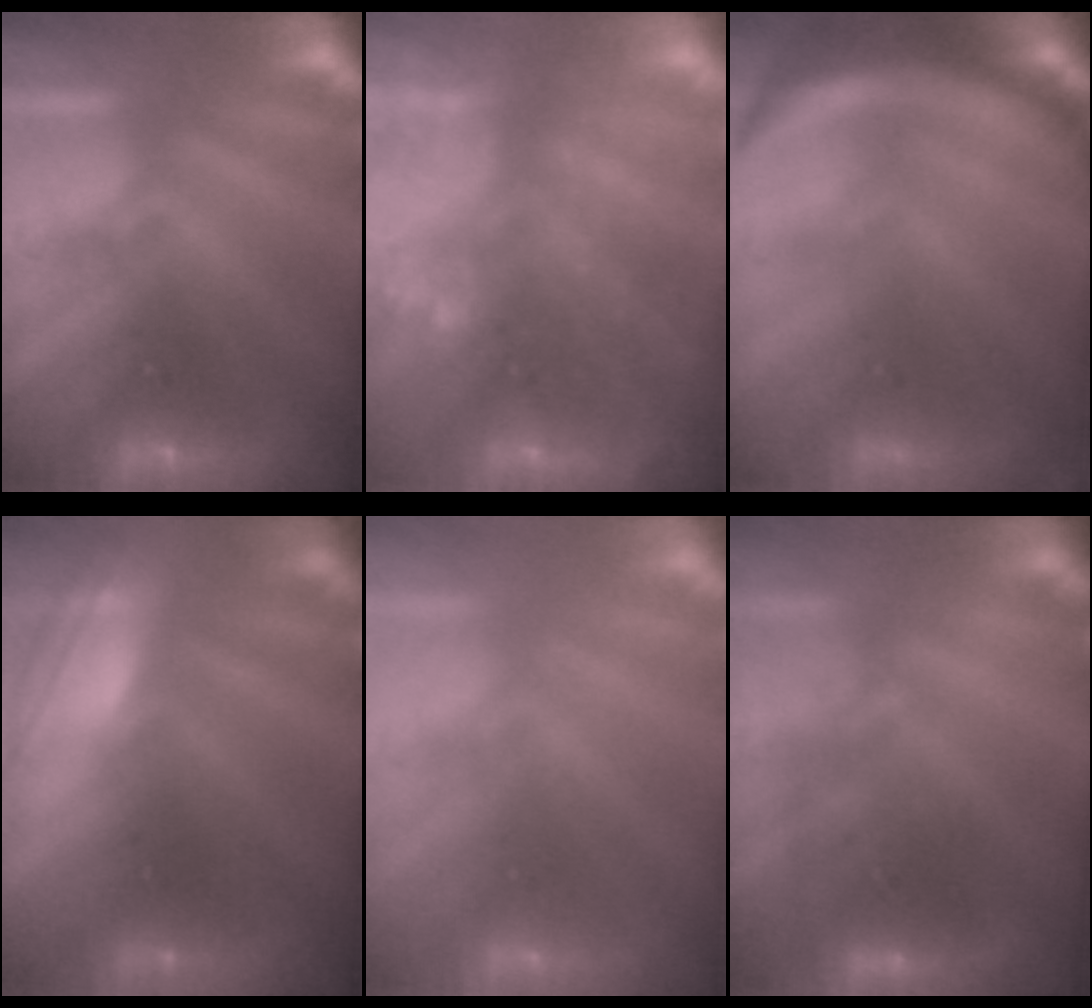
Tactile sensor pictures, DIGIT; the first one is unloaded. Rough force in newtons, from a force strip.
{"total": 8.3}
{"total": 11.6}
{"total": 2.8}
{"total": 2.7}
{"total": 3.8}